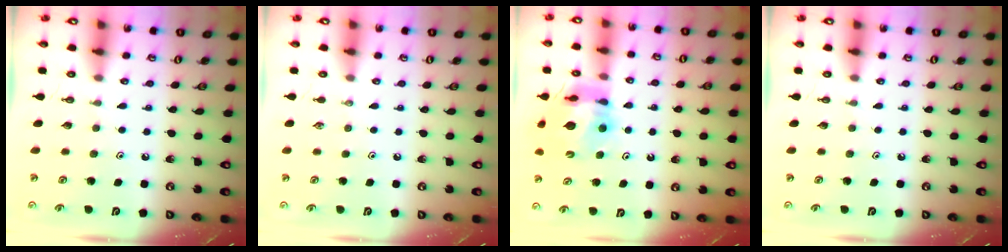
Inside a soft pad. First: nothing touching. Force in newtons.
{"total": 0.0}
{"total": 13.2, "press": 13.1, "slide": 1.4}
{"total": 0.0}